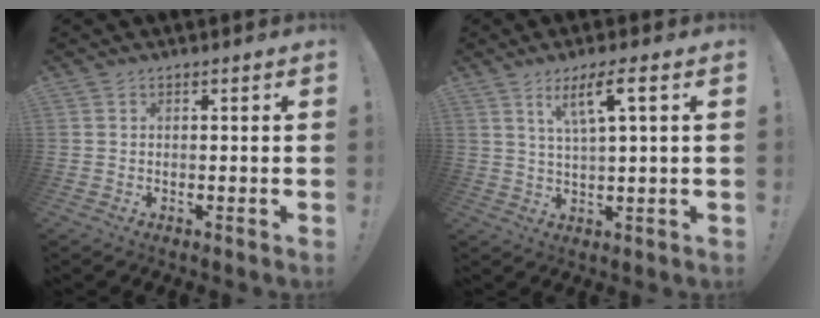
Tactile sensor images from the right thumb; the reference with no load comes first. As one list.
[{"total": 7.6, "force": [3.5, 0.8, 6.8], "torque": [-0.125, -0.003, 0.053]}]